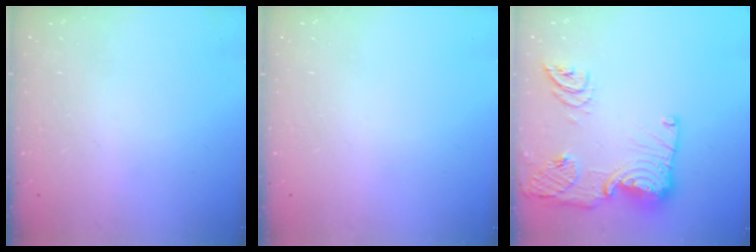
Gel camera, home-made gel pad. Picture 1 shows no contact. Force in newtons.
{"total": 0.0}
{"total": 19.0, "press": 19.0, "slide": 1.5}